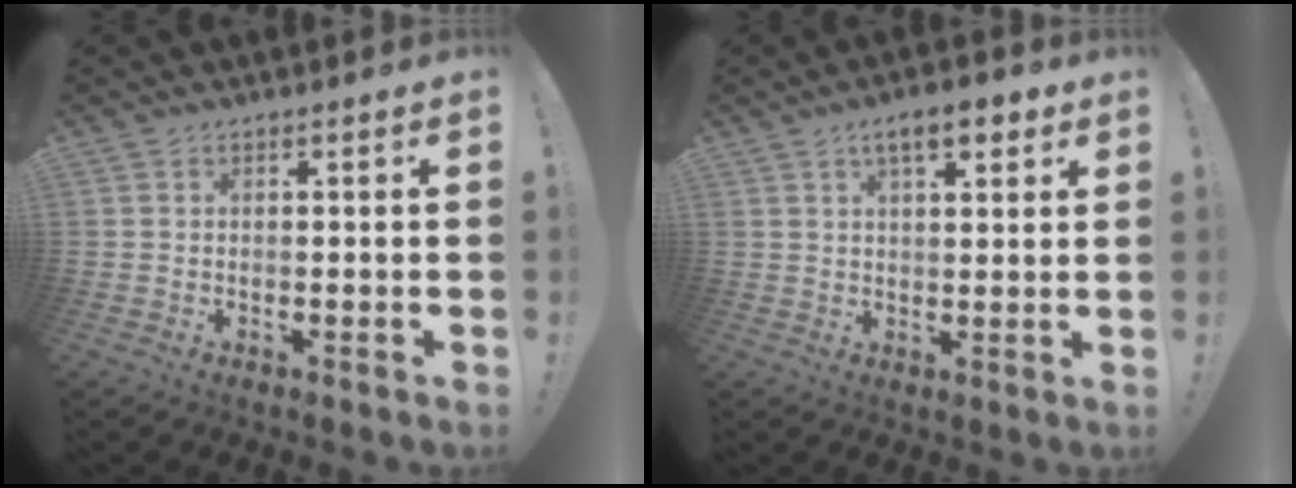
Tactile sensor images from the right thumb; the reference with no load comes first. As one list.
[{"total": 7.4, "force": [4.0, 2.6, 5.7], "torque": [-0.081, -0.012, 0.065]}]